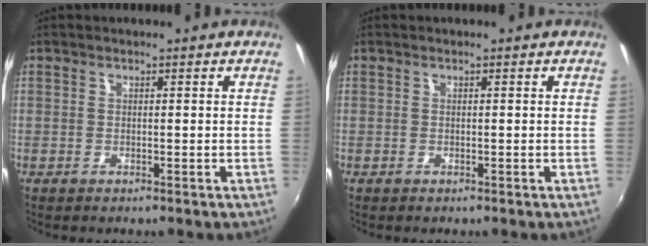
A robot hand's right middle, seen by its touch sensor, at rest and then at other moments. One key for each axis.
{"total": 0.6, "fx": 0.6, "fy": -0.2, "fz": -0.1, "tx": 0.002, "ty": -0.001, "tz": 0.007}